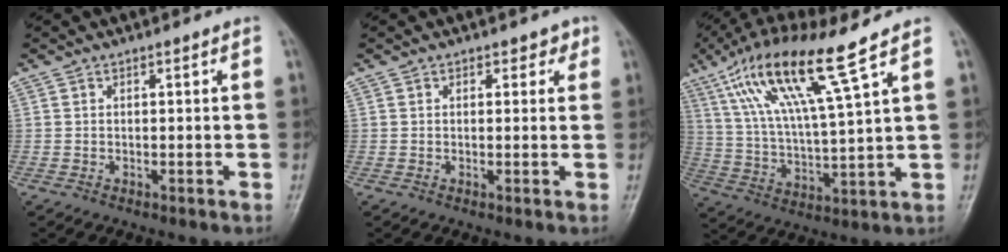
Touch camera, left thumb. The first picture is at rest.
{"total": 1.8, "force": [1.0, 1.3, 0.9], "torque": [0.005, -0.002, 0.007]}
{"total": 15.7, "force": [9.2, 1.0, 12.7], "torque": [-0.250, -0.029, 0.179]}